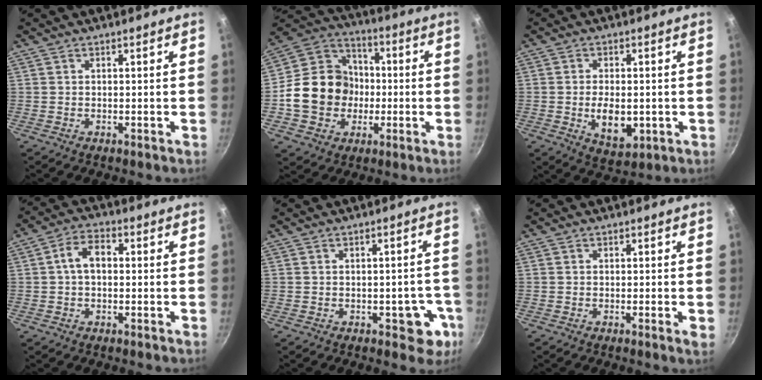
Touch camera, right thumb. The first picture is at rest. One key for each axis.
{"total": 17.1, "fx": -2.2, "fy": 14.7, "fz": 8.5, "tx": -0.117, "ty": 0.035, "tz": -0.043}
{"total": 8.1, "fx": -1.3, "fy": 4.6, "fz": 6.5, "tx": -0.096, "ty": -0.005, "tz": -0.010}
{"total": 5.9, "fx": 0.4, "fy": 3.9, "fz": 4.5, "tx": -0.071, "ty": 0.018, "tz": -0.003}
{"total": 6.3, "fx": -2.4, "fy": 3.7, "fz": 4.5, "tx": -0.012, "ty": 0.018, "tz": -0.025}
{"total": 1.7, "fx": -0.5, "fy": 0.0, "fz": 1.6, "tx": -0.025, "ty": -0.005, "tz": -0.009}